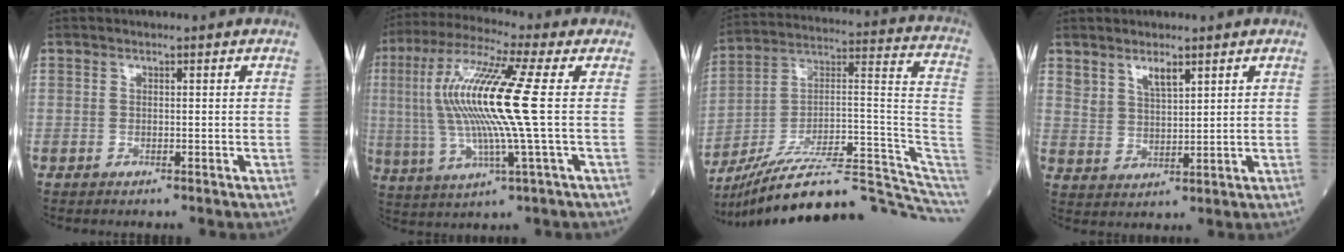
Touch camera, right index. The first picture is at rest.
{"total": 15.9, "force": [1.2, -0.1, 15.9], "torque": [-0.340, 0.009, 0.015]}
{"total": 26.2, "force": [-22.2, 2.4, 13.6], "torque": [-0.133, 0.040, -0.337]}
{"total": 3.9, "force": [2.7, 1.3, 2.5], "torque": [-0.051, 0.002, 0.058]}